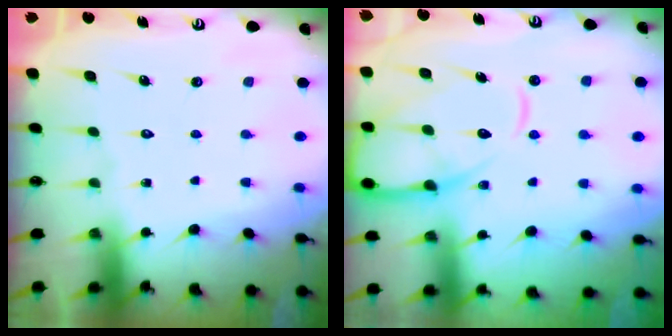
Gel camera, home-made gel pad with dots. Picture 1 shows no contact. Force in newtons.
{"total": 12.5, "press": 12.4, "slide": 1.2}